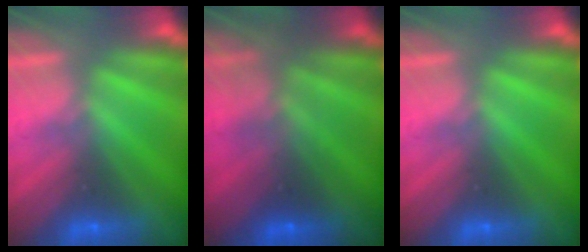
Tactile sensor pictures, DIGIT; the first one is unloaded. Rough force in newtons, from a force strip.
{"total": 7.7}
{"total": 0.0}